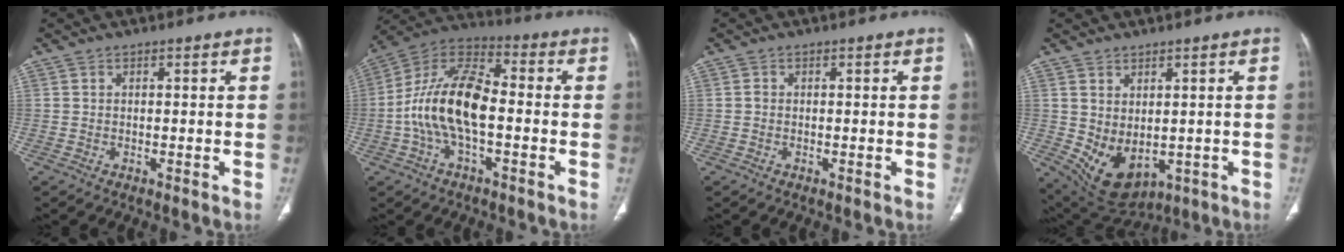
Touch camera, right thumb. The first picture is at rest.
{"total": 15.6, "force": [-2.2, 7.4, 13.5], "torque": [-0.263, 0.042, -0.048]}
{"total": 0.5, "force": [-0.1, 0.4, 0.3], "torque": [-0.005, 0.001, -0.005]}
{"total": 9.2, "force": [-0.7, 5.8, 7.0], "torque": [-0.107, -0.006, 0.022]}